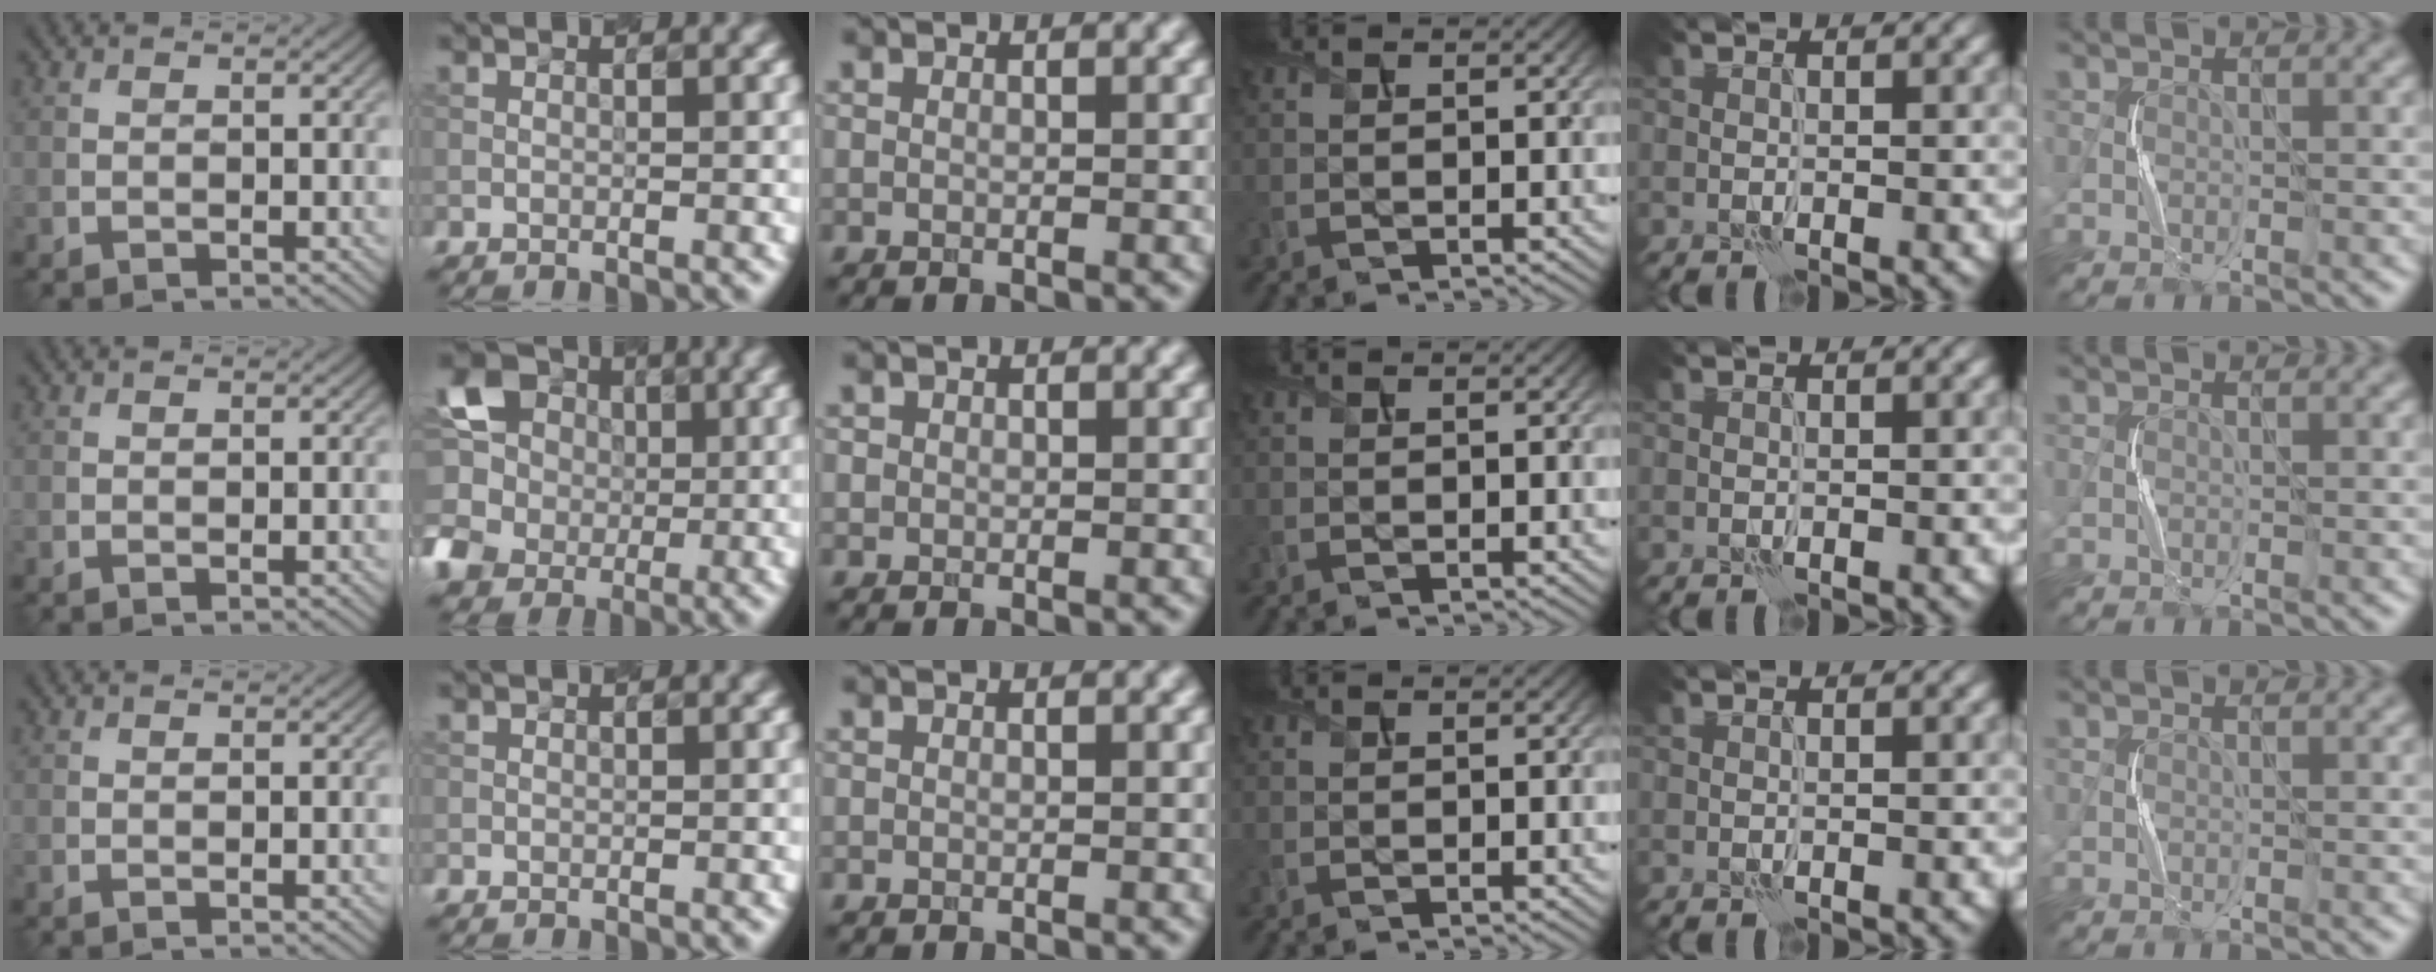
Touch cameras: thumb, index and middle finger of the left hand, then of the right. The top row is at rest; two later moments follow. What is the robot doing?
{"motion": "squeeze", "object": "stress ball aka squeeze ball"}